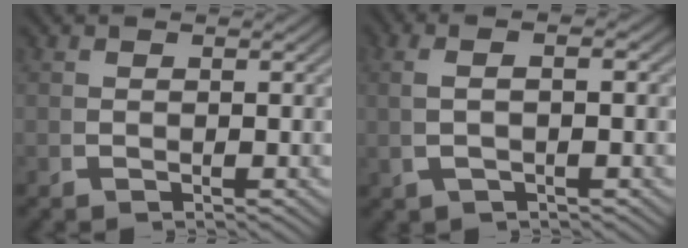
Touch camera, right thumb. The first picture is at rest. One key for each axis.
{"total": 2.3, "fx": 0.2, "fy": 0.3, "fz": 2.3, "tx": -0.050, "ty": 0.011, "tz": 0.009}